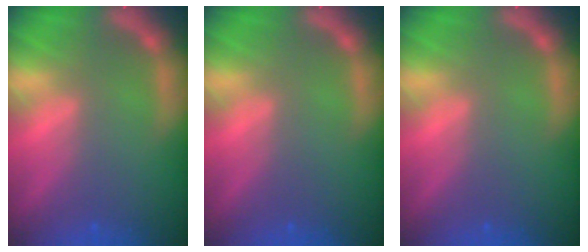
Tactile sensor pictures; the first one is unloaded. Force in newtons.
{"total": 0.0}
{"total": 0.0}